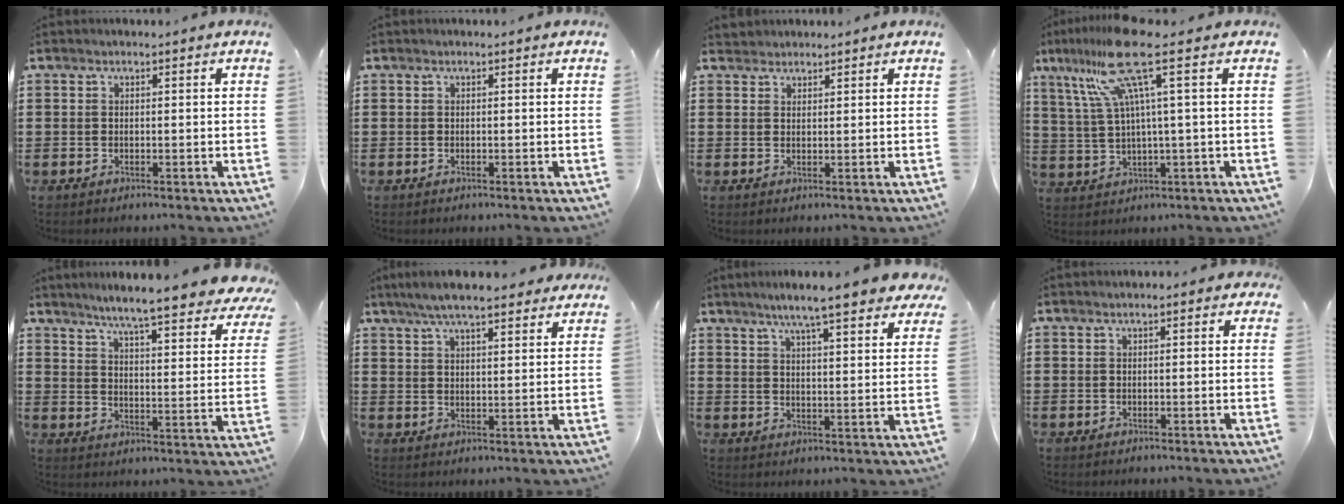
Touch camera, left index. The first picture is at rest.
{"total": 0.0}
{"total": 1.5, "force": [1.4, 0.5, -0.2], "torque": [-0.002, 0.003, 0.029]}
{"total": 12.1, "force": [5.3, 0.4, 10.9], "torque": [-0.256, -0.013, 0.077]}
{"total": 6.5, "force": [5.8, -0.5, 2.8], "torque": [-0.073, -0.047, 0.091]}
{"total": 6.8, "force": [5.9, 1.2, 3.3], "torque": [-0.081, -0.008, 0.107]}
{"total": 7.4, "force": [6.3, 0.3, 4.0], "torque": [-0.091, -0.020, 0.106]}
{"total": 0.7, "force": [0.2, 0.5, 0.5], "torque": [-0.010, 0.008, 0.001]}